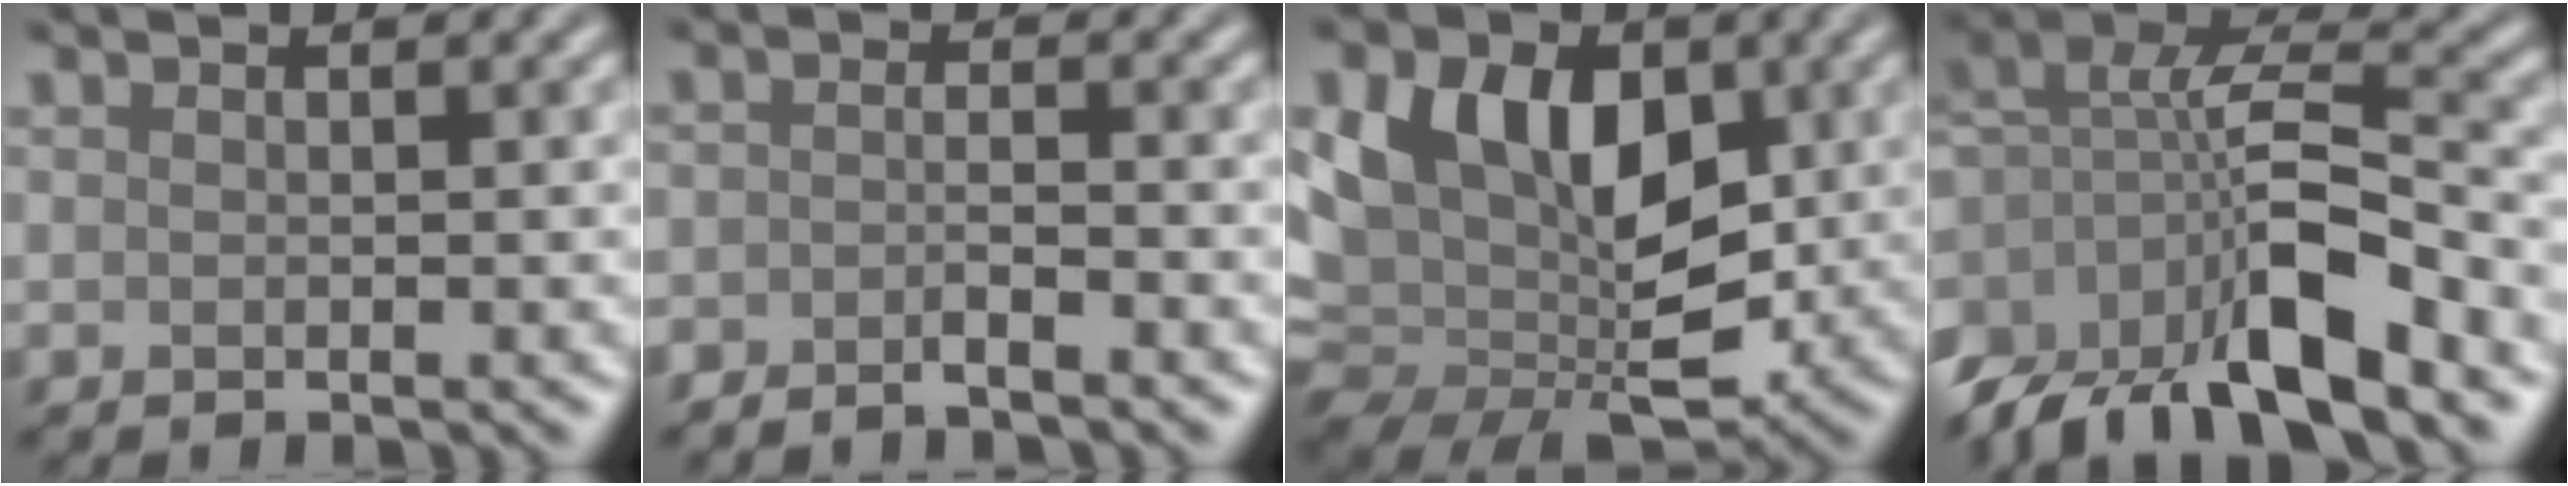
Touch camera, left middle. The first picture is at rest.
{"total": 1.7, "force": [-1.5, 0.2, 0.9], "torque": [-0.015, -0.004, -0.031]}
{"total": 10.8, "force": [1.2, 7.5, 7.7], "torque": [-0.128, -0.002, 0.016]}
{"total": 10.7, "force": [-5.4, 3.9, 8.4], "torque": [-0.147, 0.010, -0.111]}